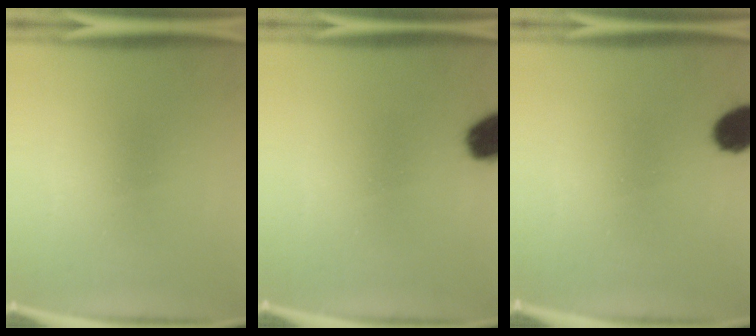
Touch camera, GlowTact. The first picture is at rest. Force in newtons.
{"total": 9.6}
{"total": 8.2}